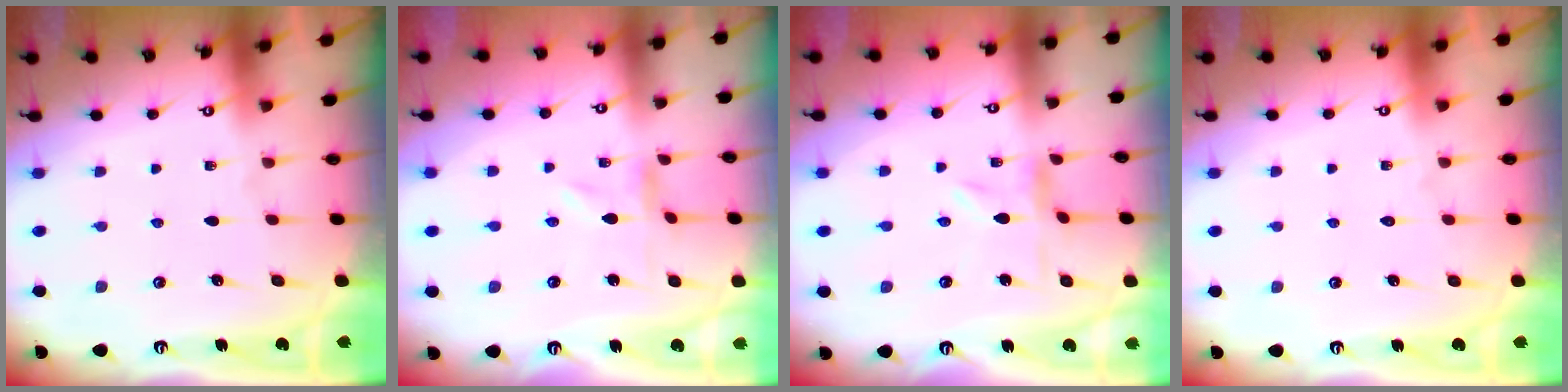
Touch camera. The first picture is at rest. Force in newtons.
{"total": 0.0}
{"total": 0.5, "press": 0.4, "slide": 0.3}
{"total": 1.8, "press": 1.8, "slide": 0.1}